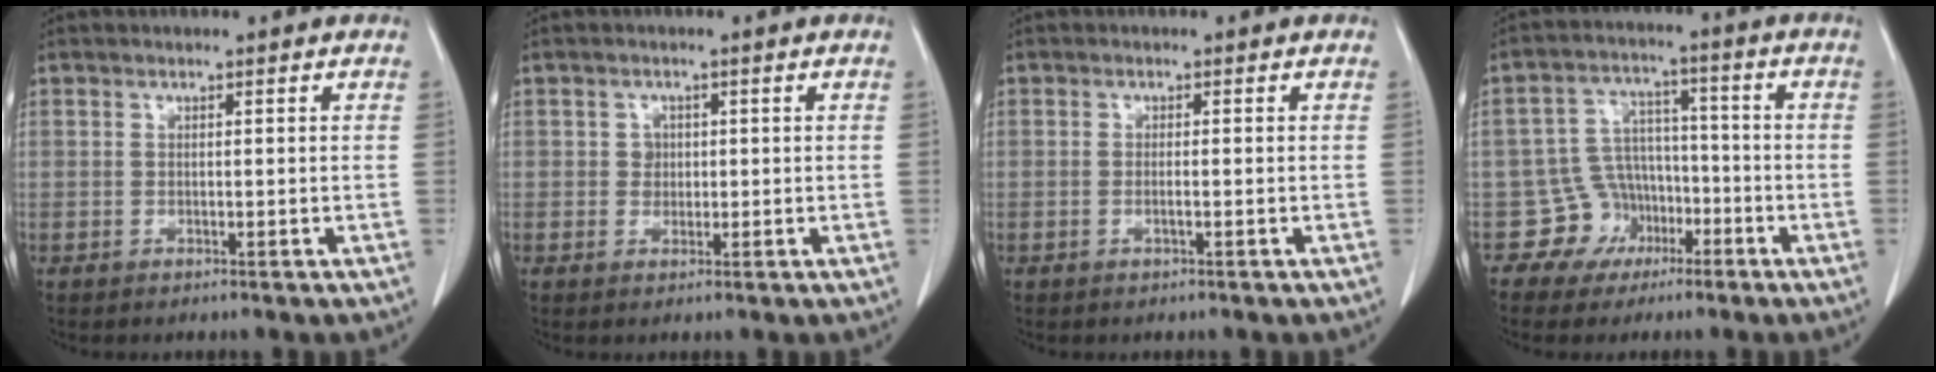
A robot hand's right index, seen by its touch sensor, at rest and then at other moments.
{"total": 1.7, "force": [0.1, 1.6, 0.5], "torque": [-0.005, 0.002, 0.002]}
{"total": 0.8, "force": [-0.3, 0.0, 0.7], "torque": [-0.016, 0.000, -0.006]}
{"total": 7.2, "force": [-3.5, 6.3, 0.2], "torque": [0.012, 0.023, -0.051]}